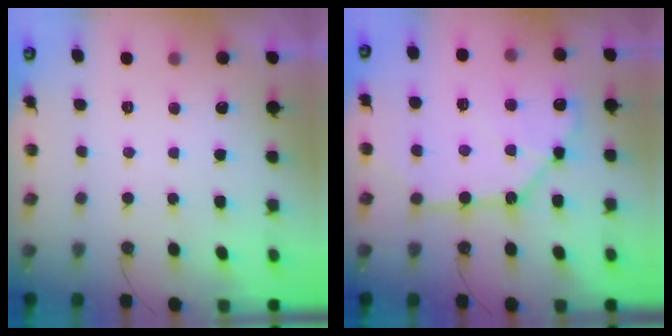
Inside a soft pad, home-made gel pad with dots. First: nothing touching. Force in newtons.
{"total": 14.1, "press": 14.0, "slide": 1.8}